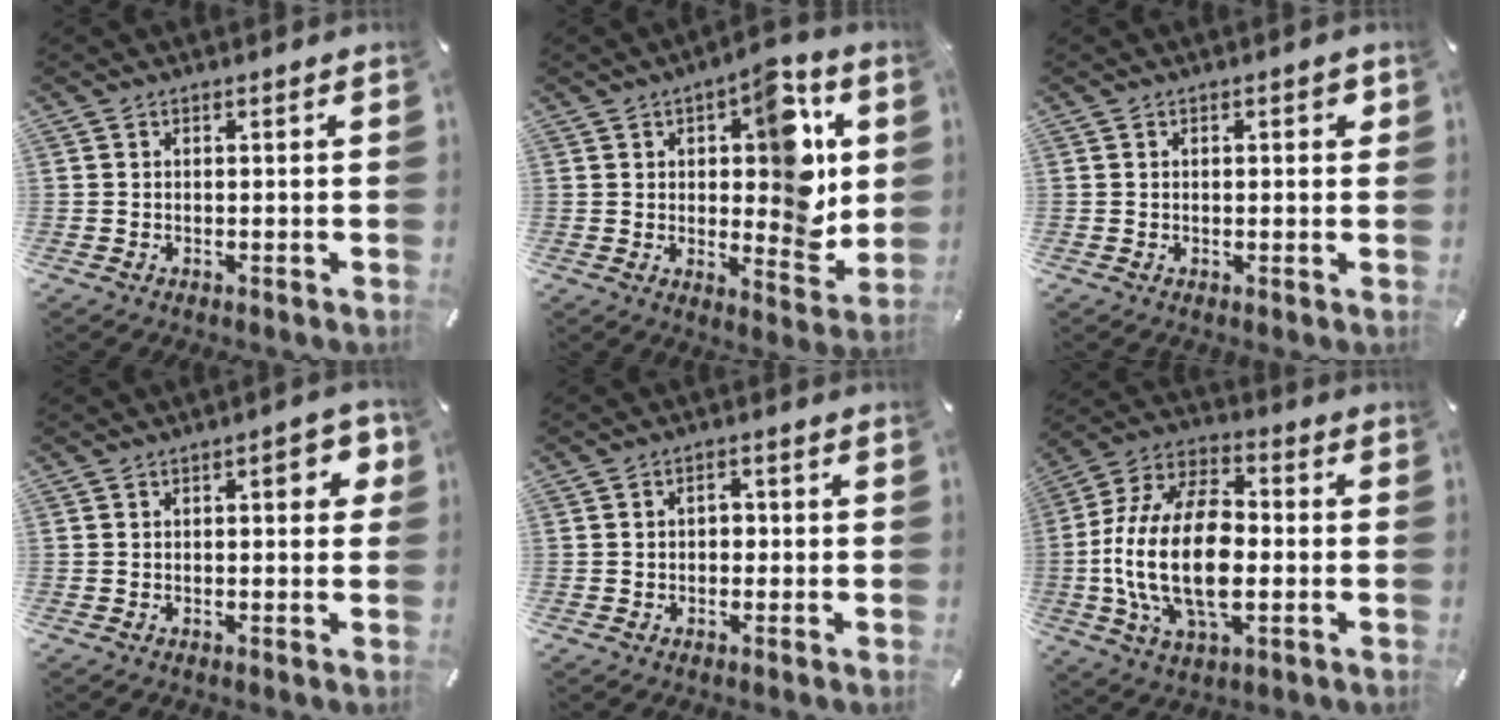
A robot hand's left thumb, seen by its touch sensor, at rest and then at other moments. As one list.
[{"total": 15.0, "force": [3.9, 7.5, 12.4], "torque": [-0.130, -0.030, 0.061]}, {"total": 1.8, "force": [0.4, 0.8, 1.5], "torque": [-0.015, 0.001, 0.001]}, {"total": 5.8, "force": [1.2, 2.6, 5.0], "torque": [-0.049, -0.004, 0.009]}, {"total": 2.6, "force": [-0.1, 1.9, 1.8], "torque": [-0.028, 0.005, -0.007]}, {"total": 20.5, "force": [-2.7, 12.0, 16.4], "torque": [-0.357, -0.003, -0.050]}]